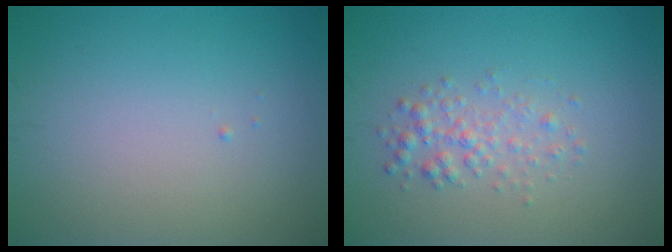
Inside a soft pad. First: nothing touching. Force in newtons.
{"total": 2.1, "press": 2.1, "slide": 0.0}